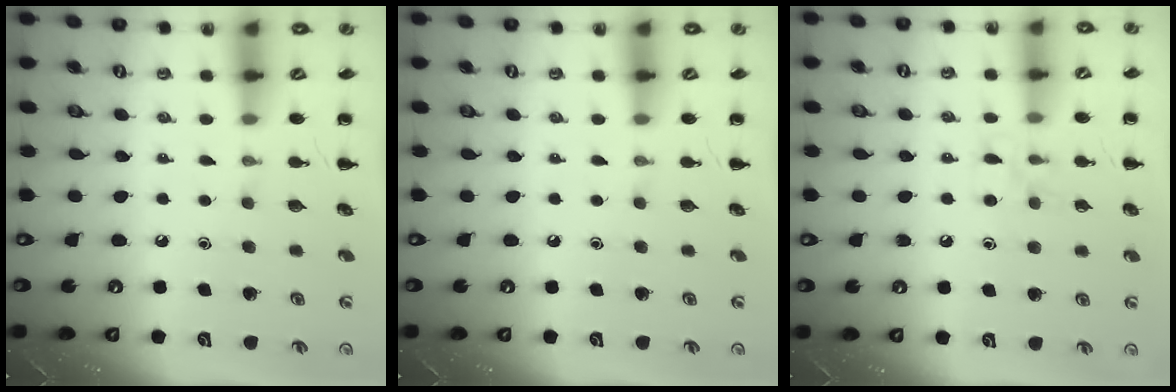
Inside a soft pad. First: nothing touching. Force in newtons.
{"total": 0.0}
{"total": 7.1, "press": 6.9, "slide": 1.8}